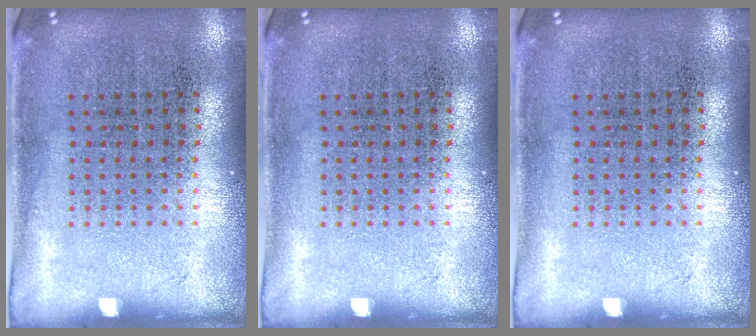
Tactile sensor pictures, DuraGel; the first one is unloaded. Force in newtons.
{"total": 0.0}
{"total": 0.0}